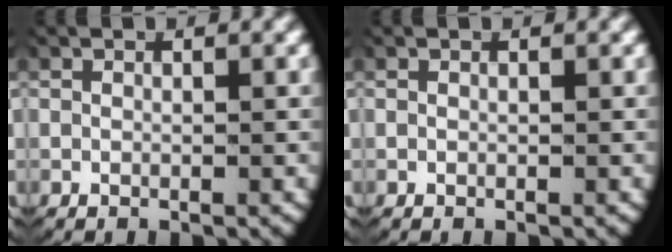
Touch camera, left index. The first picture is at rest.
{"total": 0.0}